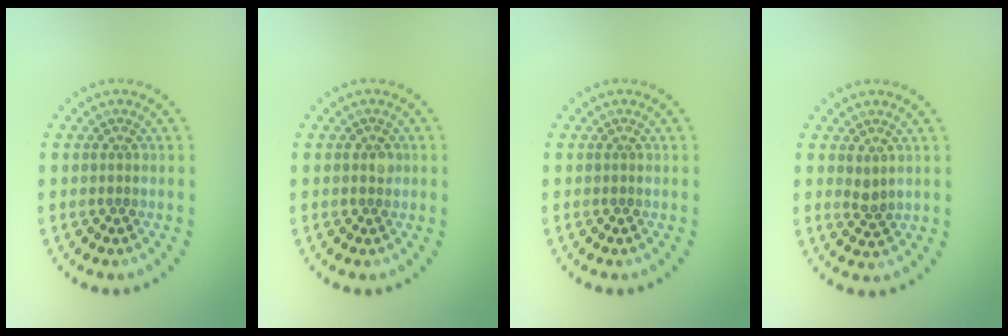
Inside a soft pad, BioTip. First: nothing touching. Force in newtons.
{"total": 0.8, "press": 0.7, "slide": 0.3}
{"total": 0.0}
{"total": 1.2, "press": 1.0, "slide": 0.6}